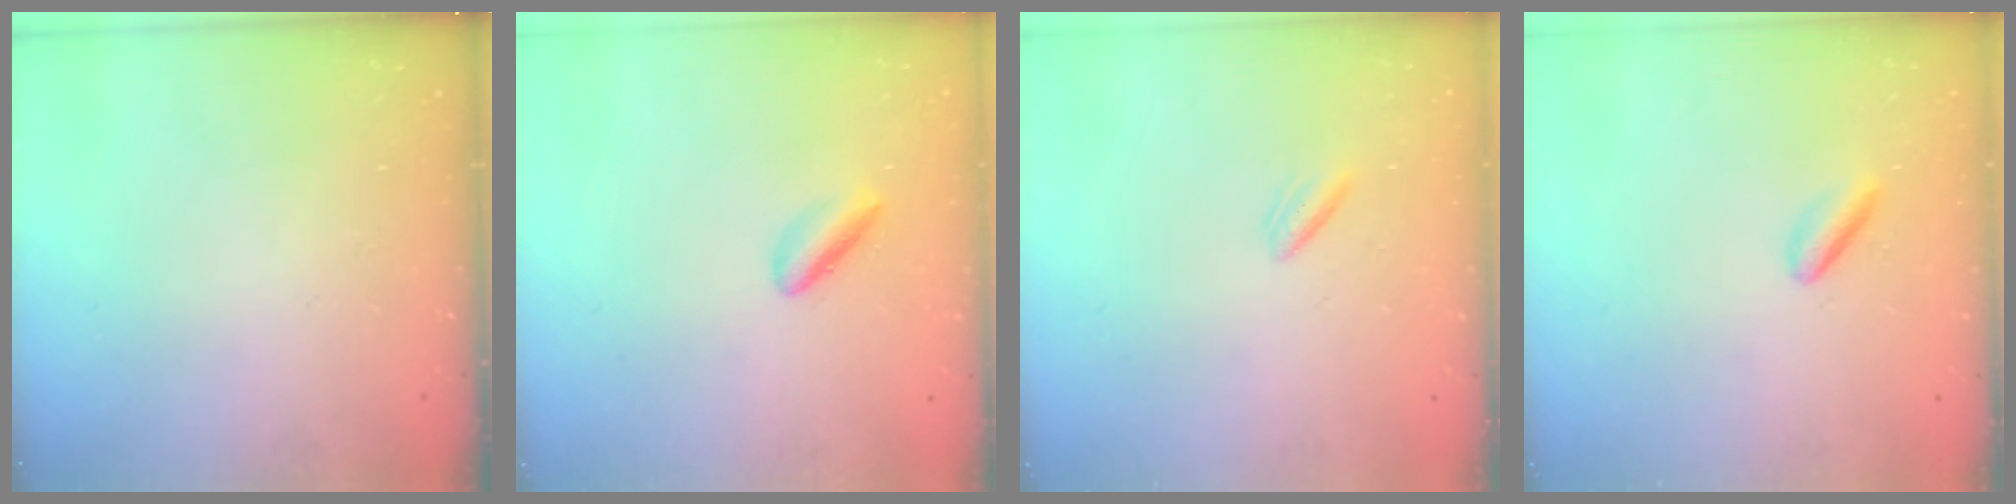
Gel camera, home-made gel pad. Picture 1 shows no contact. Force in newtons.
{"total": 2.8, "press": 2.8, "slide": 0.5}
{"total": 0.8, "press": 0.4, "slide": 0.7}
{"total": 2.9, "press": 2.9, "slide": 0.6}